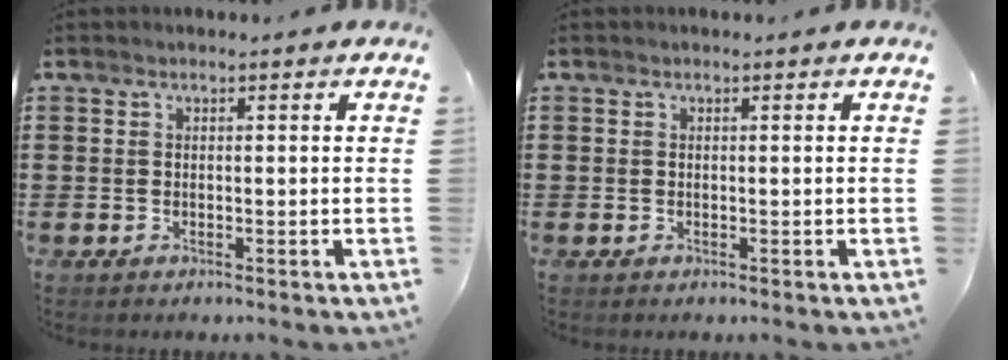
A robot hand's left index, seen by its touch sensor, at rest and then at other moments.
{"total": 0.0}